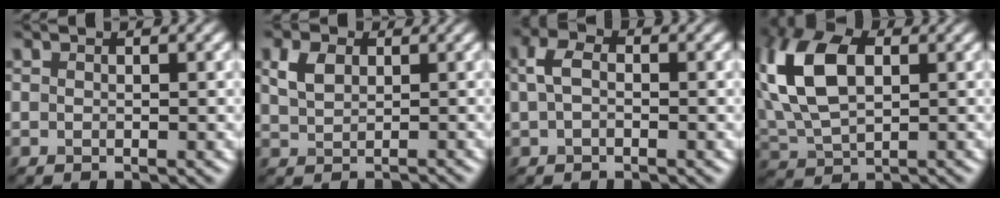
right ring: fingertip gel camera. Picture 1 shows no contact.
{"total": 1.4, "force": [0.6, 1.1, 0.6], "torque": [-0.023, 0.011, 0.031]}
{"total": 1.4, "force": [-0.1, 0.9, 1.1], "torque": [-0.038, 0.015, 0.011]}
{"total": 9.3, "force": [1.9, 5.6, 7.2], "torque": [-0.185, 0.028, 0.050]}